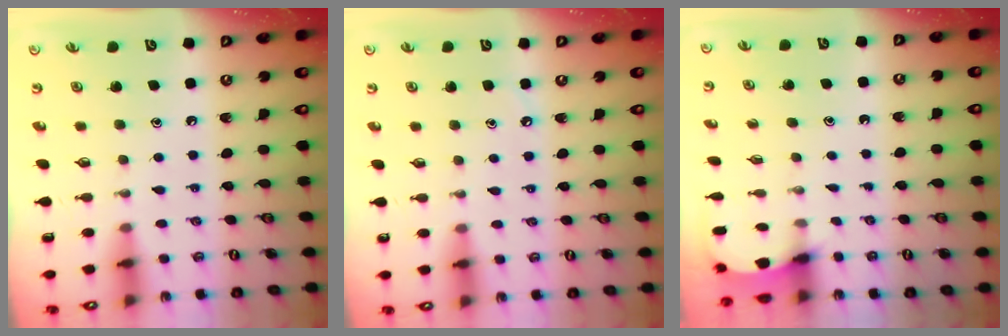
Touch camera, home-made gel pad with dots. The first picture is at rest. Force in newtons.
{"total": 2.4, "press": 2.4, "slide": 0.3}
{"total": 2.6, "press": 2.6, "slide": 0.3}